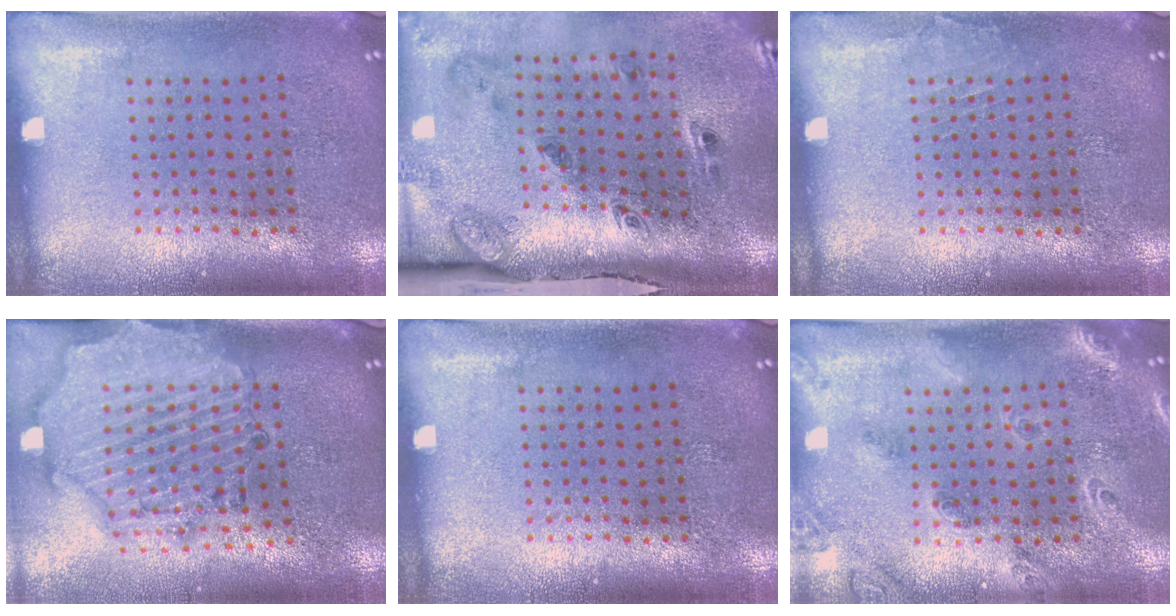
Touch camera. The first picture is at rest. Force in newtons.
{"total": 3.4, "press": 2.1, "slide": 2.7}
{"total": 0.7, "press": 0.7, "slide": 0.1}
{"total": 2.2, "press": 2.1, "slide": 0.6}
{"total": 0.0}
{"total": 1.8, "press": 1.6, "slide": 0.8}